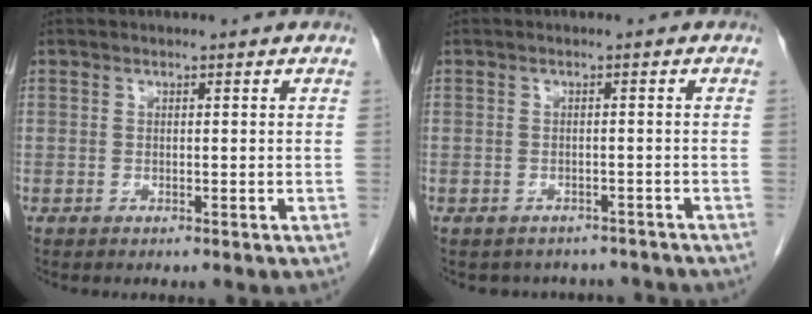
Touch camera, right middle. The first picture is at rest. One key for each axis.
{"total": 6.5, "fx": -5.8, "fy": 3.0, "fz": 0.4, "tx": -0.001, "ty": 0.015, "tz": -0.060}